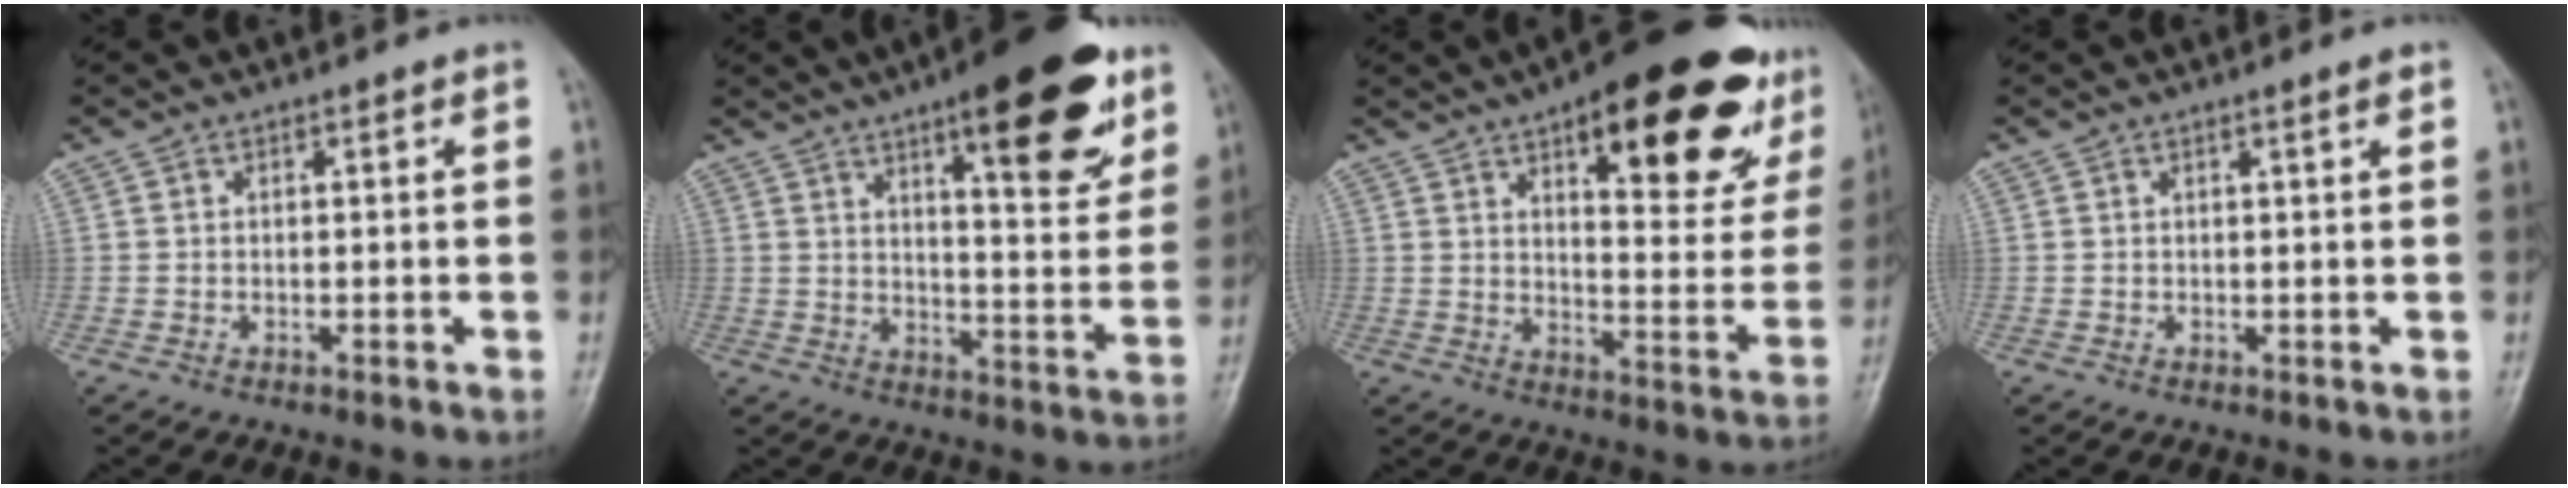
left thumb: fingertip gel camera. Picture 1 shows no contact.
{"total": 18.0, "force": [10.4, 5.3, 13.7], "torque": [-0.152, -0.050, 0.148]}
{"total": 25.1, "force": [13.8, 9.0, 18.9], "torque": [-0.209, -0.038, 0.193]}
{"total": 1.1, "force": [0.7, 0.0, 0.9], "torque": [-0.013, -0.002, 0.010]}